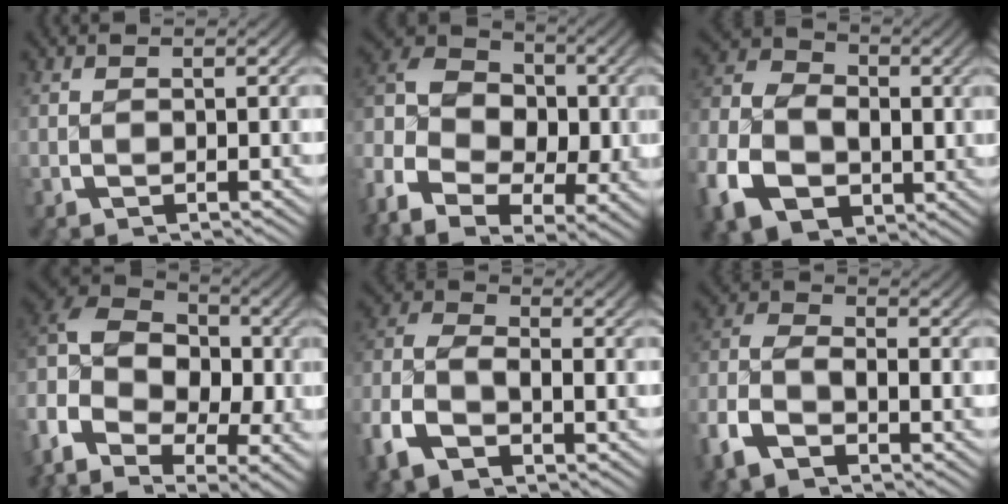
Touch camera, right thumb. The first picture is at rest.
{"total": 13.8, "force": [0.0, 10.4, 9.1], "torque": [-0.191, -0.033, -0.002]}
{"total": 12.0, "force": [-1.9, 9.1, 7.5], "torque": [-0.167, -0.041, -0.016]}
{"total": 15.9, "force": [0.0, 11.8, 10.7], "torque": [-0.230, -0.045, 0.003]}
{"total": 7.7, "force": [-1.5, 5.6, 5.1], "torque": [-0.124, -0.020, -0.022]}
{"total": 6.2, "force": [-1.7, 4.4, 4.1], "torque": [-0.103, -0.017, -0.029]}